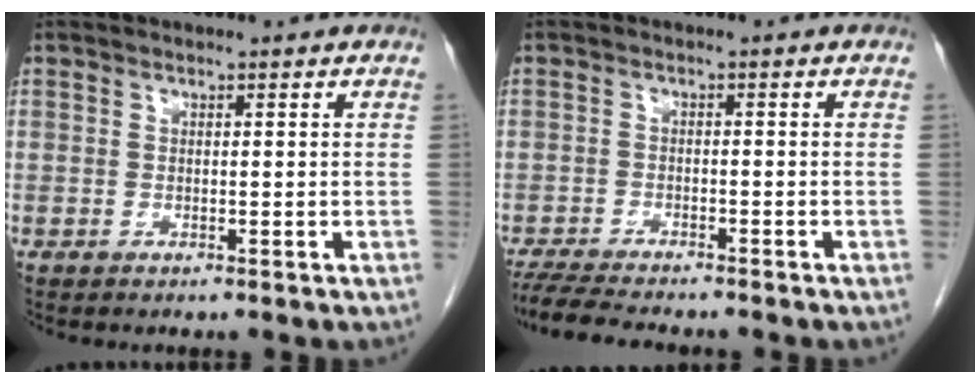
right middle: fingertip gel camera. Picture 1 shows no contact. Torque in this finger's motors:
{"motor_torque": [0.07, 0.02, 0.05, 0.04]}